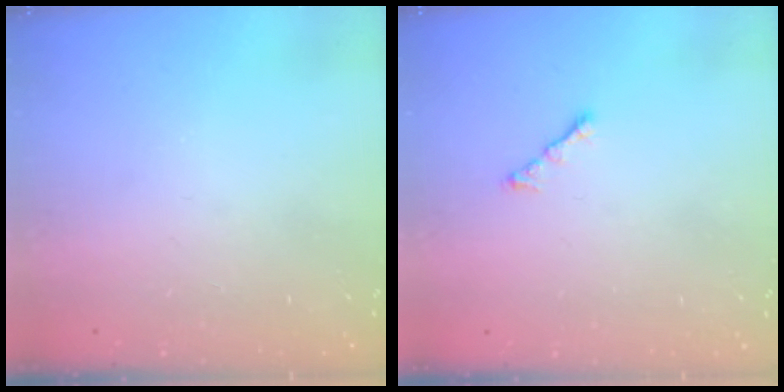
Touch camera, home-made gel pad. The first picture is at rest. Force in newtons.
{"total": 1.8, "press": 1.7, "slide": 0.6}